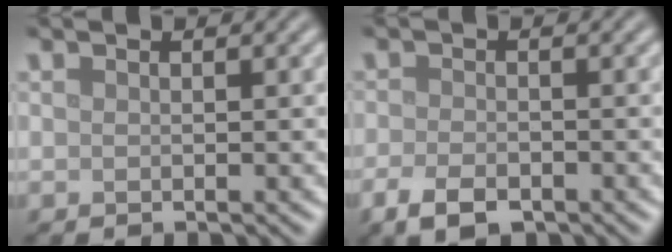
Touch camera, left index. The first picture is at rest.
{"total": 3.0, "force": [-1.8, 1.4, 2.0], "torque": [-0.038, -0.005, -0.039]}